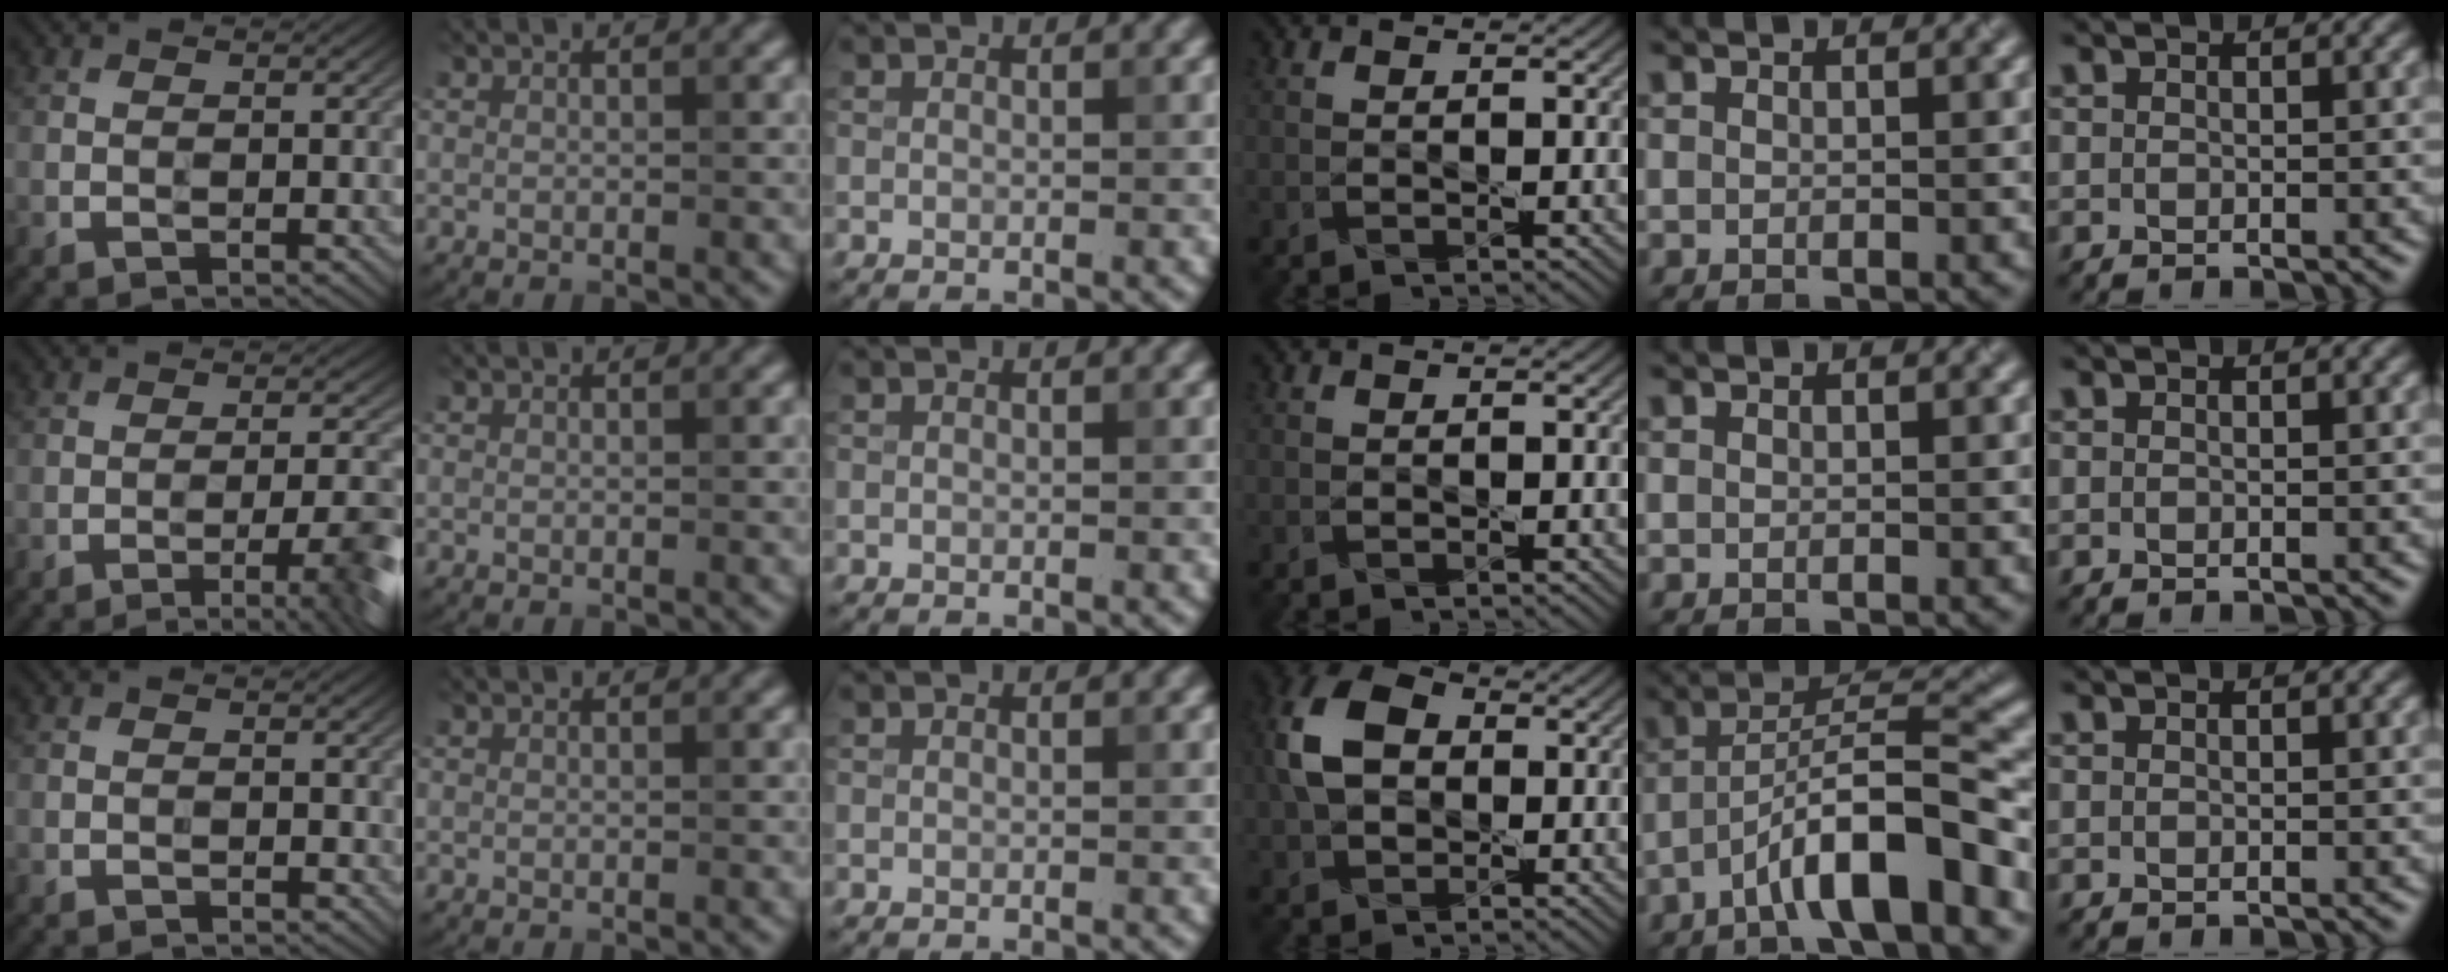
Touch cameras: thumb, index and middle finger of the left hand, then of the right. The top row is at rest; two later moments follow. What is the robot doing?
{"motion": "cut", "object": "origami paper"}